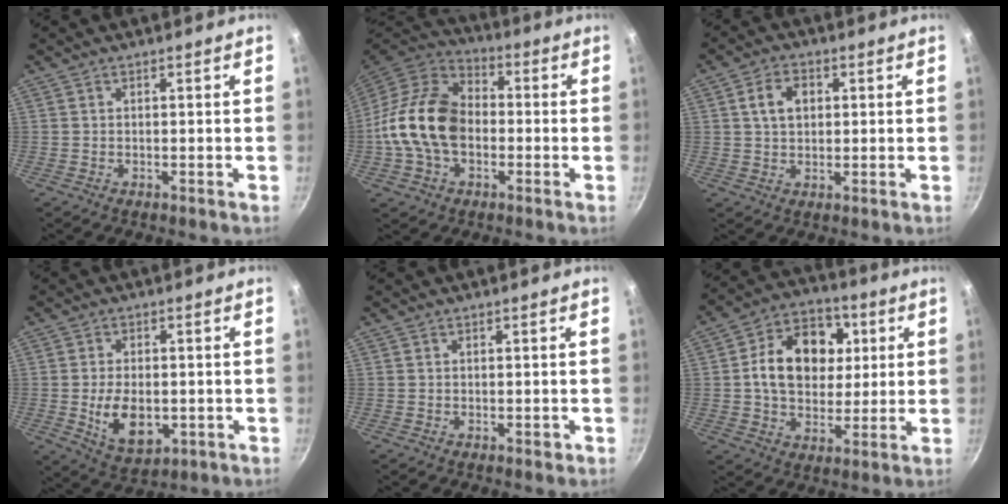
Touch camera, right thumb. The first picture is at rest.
{"total": 17.2, "force": [-1.9, 12.0, 12.1], "torque": [-0.197, 0.035, -0.051]}
{"total": 5.8, "force": [1.3, 4.1, 3.9], "torque": [-0.051, 0.006, 0.022]}
{"total": 9.6, "force": [-1.4, 5.9, 7.5], "torque": [-0.116, -0.006, -0.010]}
{"total": 0.8, "force": [-0.2, 0.6, 0.5], "torque": [-0.004, 0.002, -0.002]}
{"total": 16.5, "force": [2.9, 12.4, 10.5], "torque": [-0.131, 0.012, 0.036]}